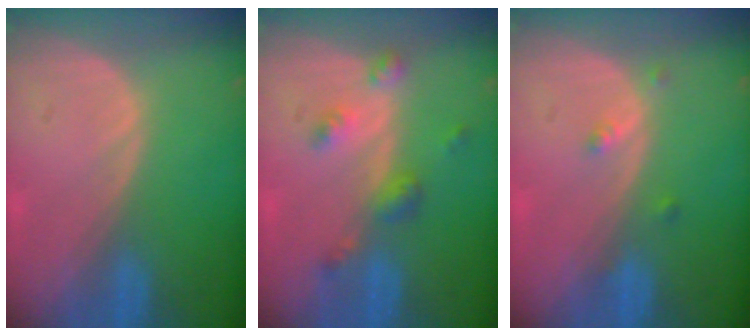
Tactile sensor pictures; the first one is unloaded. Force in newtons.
{"total": 4.7, "press": 4.2, "slide": 2.2}
{"total": 1.9, "press": 1.5, "slide": 1.0}